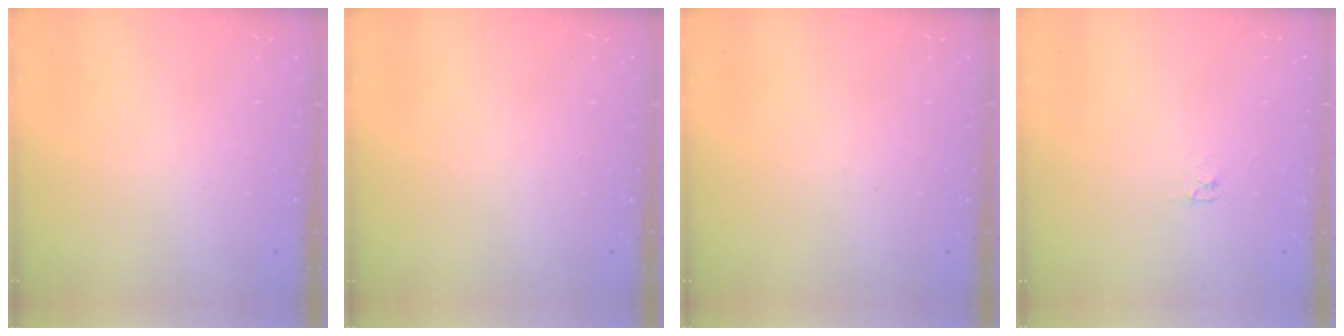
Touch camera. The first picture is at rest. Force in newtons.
{"total": 0.0}
{"total": 0.0}
{"total": 2.1, "press": 2.1, "slide": 0.3}